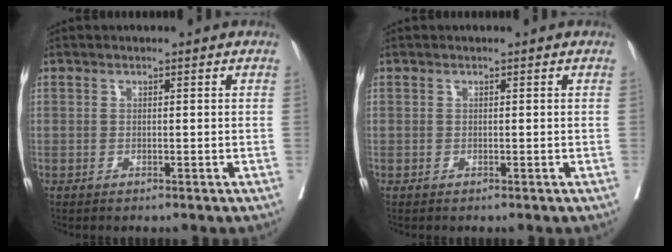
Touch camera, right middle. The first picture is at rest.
{"total": 0.0}